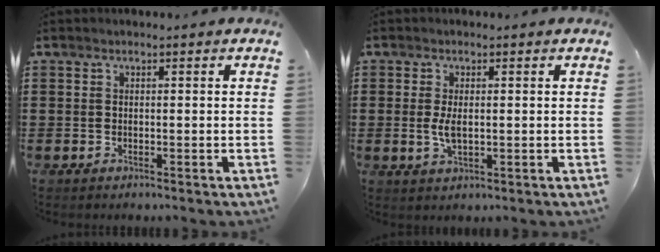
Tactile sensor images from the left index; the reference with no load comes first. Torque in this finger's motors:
{"motor_torque": [0.63, 0.55, 0.47, 0.10]}